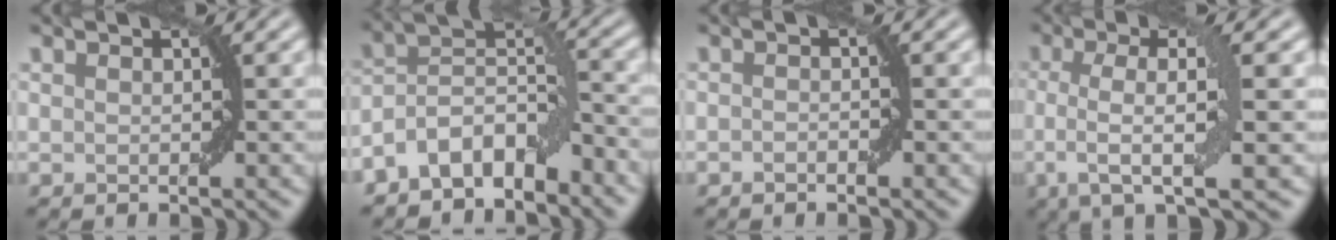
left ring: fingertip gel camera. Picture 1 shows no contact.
{"total": 7.5, "force": [-5.1, 3.5, 4.1], "torque": [-0.056, 0.010, -0.105]}
{"total": 0.7, "force": [-0.4, 0.2, 0.5], "torque": [-0.008, 0.003, -0.007]}
{"total": 5.9, "force": [-0.2, 1.3, 5.8], "torque": [-0.102, 0.004, -0.006]}